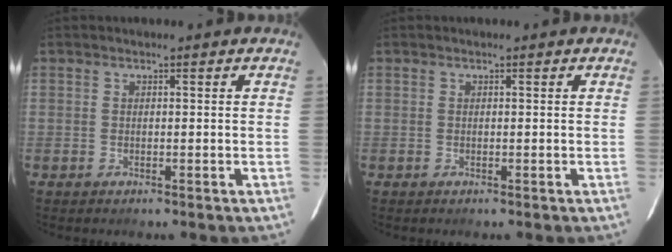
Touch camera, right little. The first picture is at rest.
{"total": 0.0}